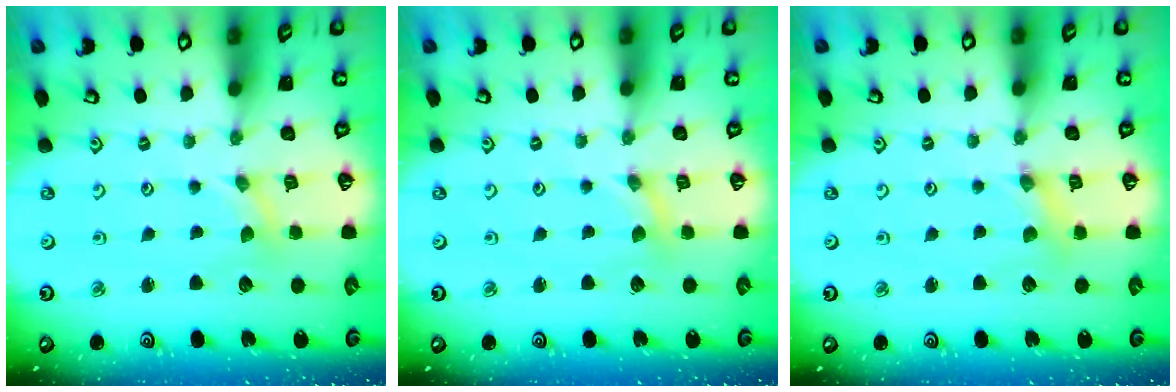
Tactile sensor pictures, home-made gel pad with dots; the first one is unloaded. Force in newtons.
{"total": 0.0}
{"total": 1.8, "press": 1.8, "slide": 0.3}